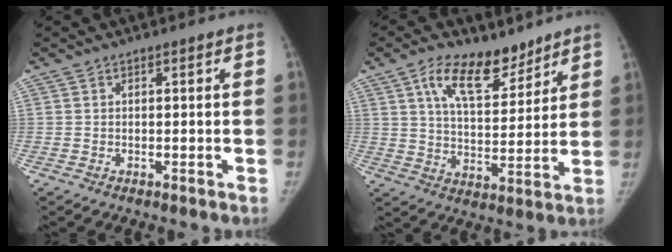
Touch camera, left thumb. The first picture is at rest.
{"total": 12.7, "force": [8.2, 6.2, 7.6], "torque": [-0.100, -0.045, 0.143]}